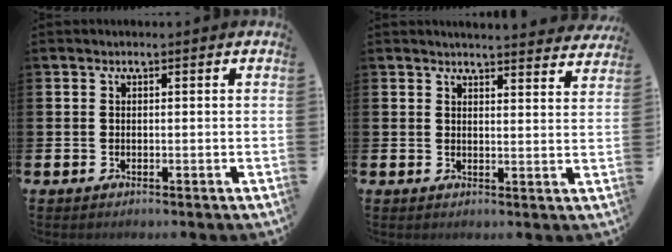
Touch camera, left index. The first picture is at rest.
{"total": 3.8, "force": [3.8, -0.1, 0.1], "torque": [0.002, -0.026, 0.066]}